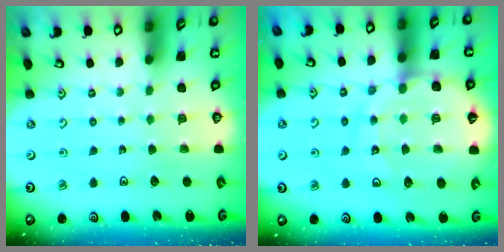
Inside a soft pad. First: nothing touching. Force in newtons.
{"total": 14.3, "press": 14.2, "slide": 2.1}